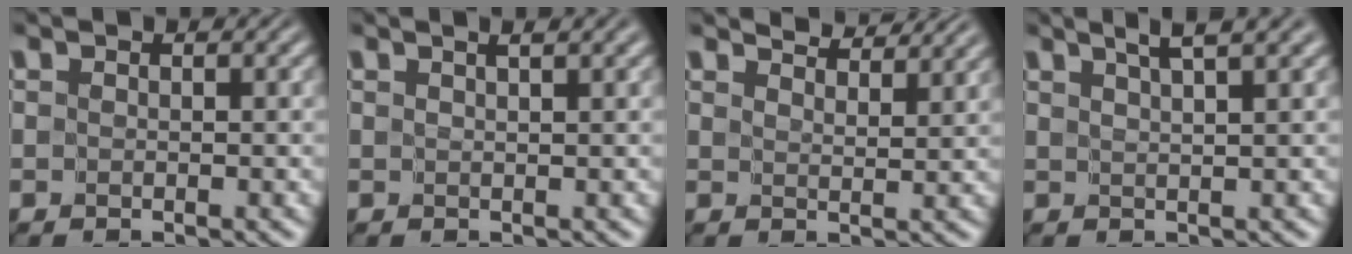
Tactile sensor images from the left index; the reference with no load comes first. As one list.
[{"total": 1.4, "force": [1.0, 0.0, 1.0], "torque": [-0.009, 0.000, 0.005]}, {"total": 4.2, "force": [4.1, 0.2, 0.9], "torque": [-0.020, 0.004, 0.051]}, {"total": 3.2, "force": [2.4, 0.1, 2.0], "torque": [-0.009, 0.010, 0.024]}]